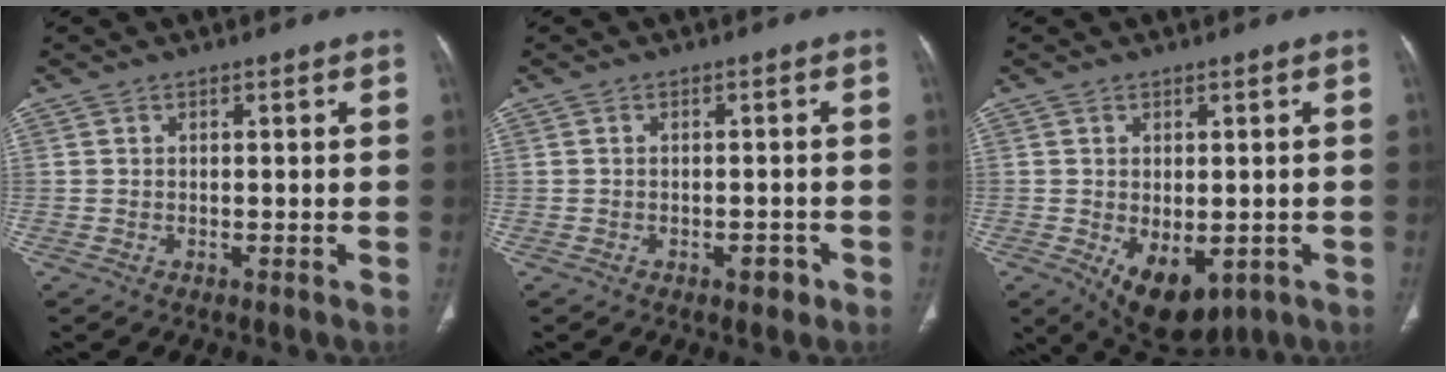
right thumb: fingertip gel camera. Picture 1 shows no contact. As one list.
[{"total": 2.0, "force": [-1.2, 1.0, 1.3], "torque": [-0.012, 0.007, -0.012]}, {"total": 9.9, "force": [-3.2, 5.7, 7.5], "torque": [-0.099, -0.008, -0.027]}]